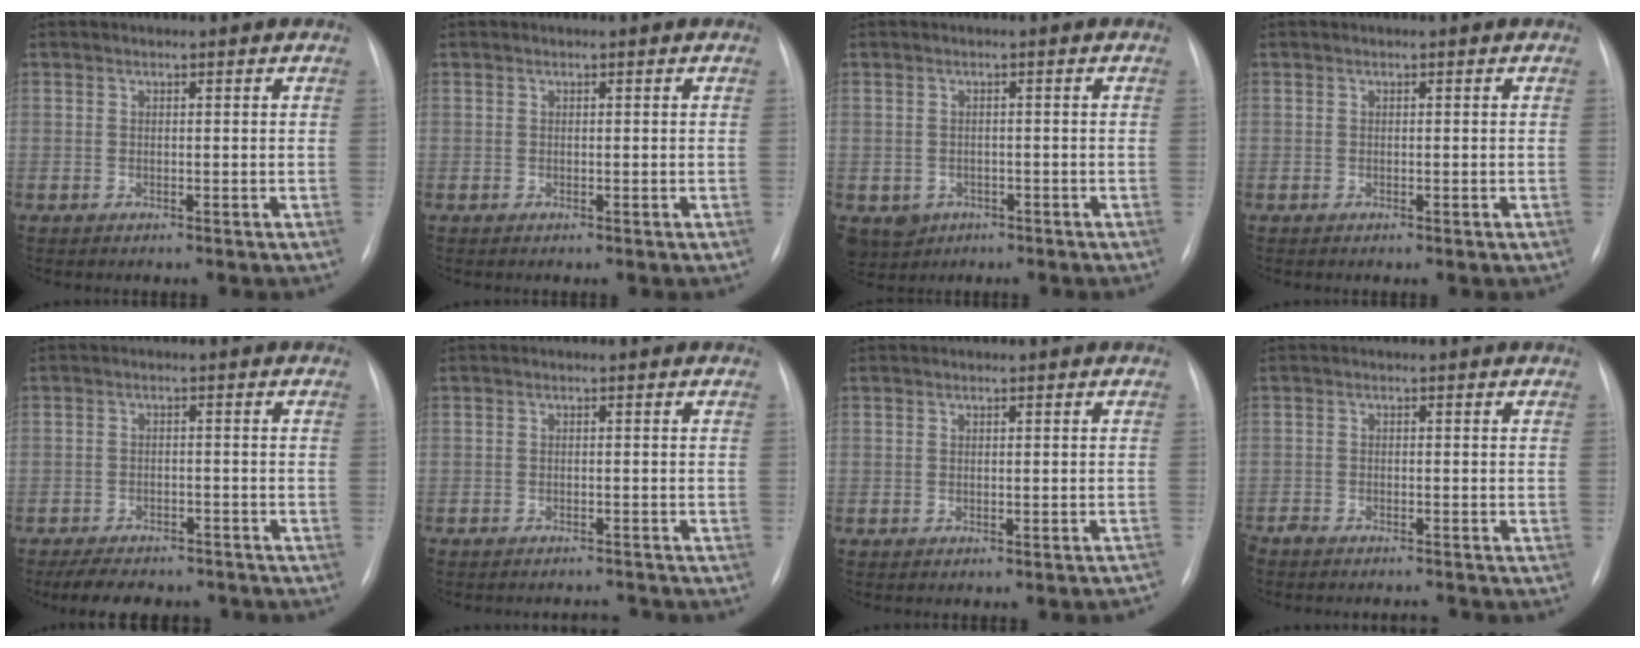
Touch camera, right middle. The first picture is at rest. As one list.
[{"total": 0.0}, {"total": 4.3, "force": [-2.0, 3.7, 1.0], "torque": [-0.017, 0.003, -0.023]}, {"total": 0.0}, {"total": 10.1, "force": [-8.6, 3.9, 3.6], "torque": [-0.057, 0.003, -0.114]}, {"total": 3.5, "force": [-3.4, 0.8, 0.2], "torque": [0.003, -0.002, -0.046]}, {"total": 2.4, "force": [-2.3, 0.2, 0.7], "torque": [-0.001, -0.002, -0.024]}, {"total": 5.0, "force": [-4.8, 0.8, 1.1], "torque": [-0.011, -0.009, -0.075]}]